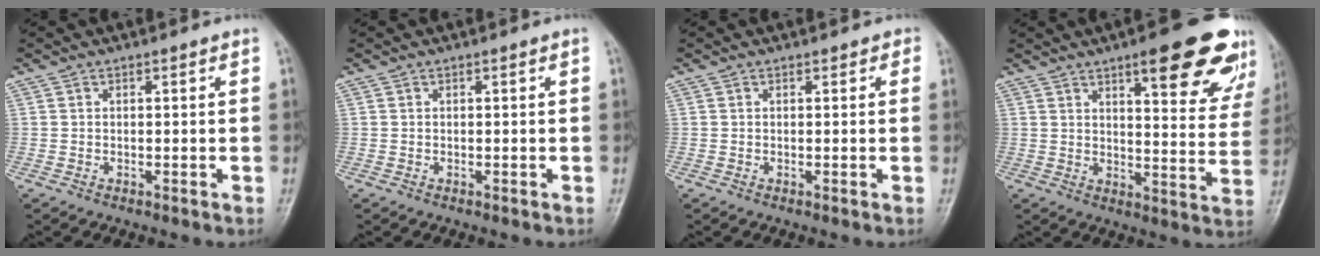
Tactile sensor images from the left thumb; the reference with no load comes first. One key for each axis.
{"total": 0.0}
{"total": 0.9, "fx": 0.5, "fy": 0.7, "fz": 0.3, "tx": 0.010, "ty": 0.000, "tz": -0.001}
{"total": 19.1, "fx": 11.4, "fy": 5.2, "fz": 14.5, "tx": -0.147, "ty": -0.050, "tz": 0.142}